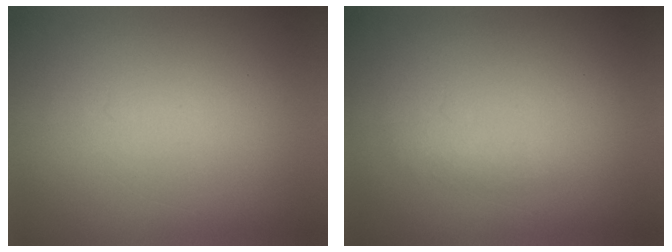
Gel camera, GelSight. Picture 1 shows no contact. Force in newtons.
{"total": 1.3}